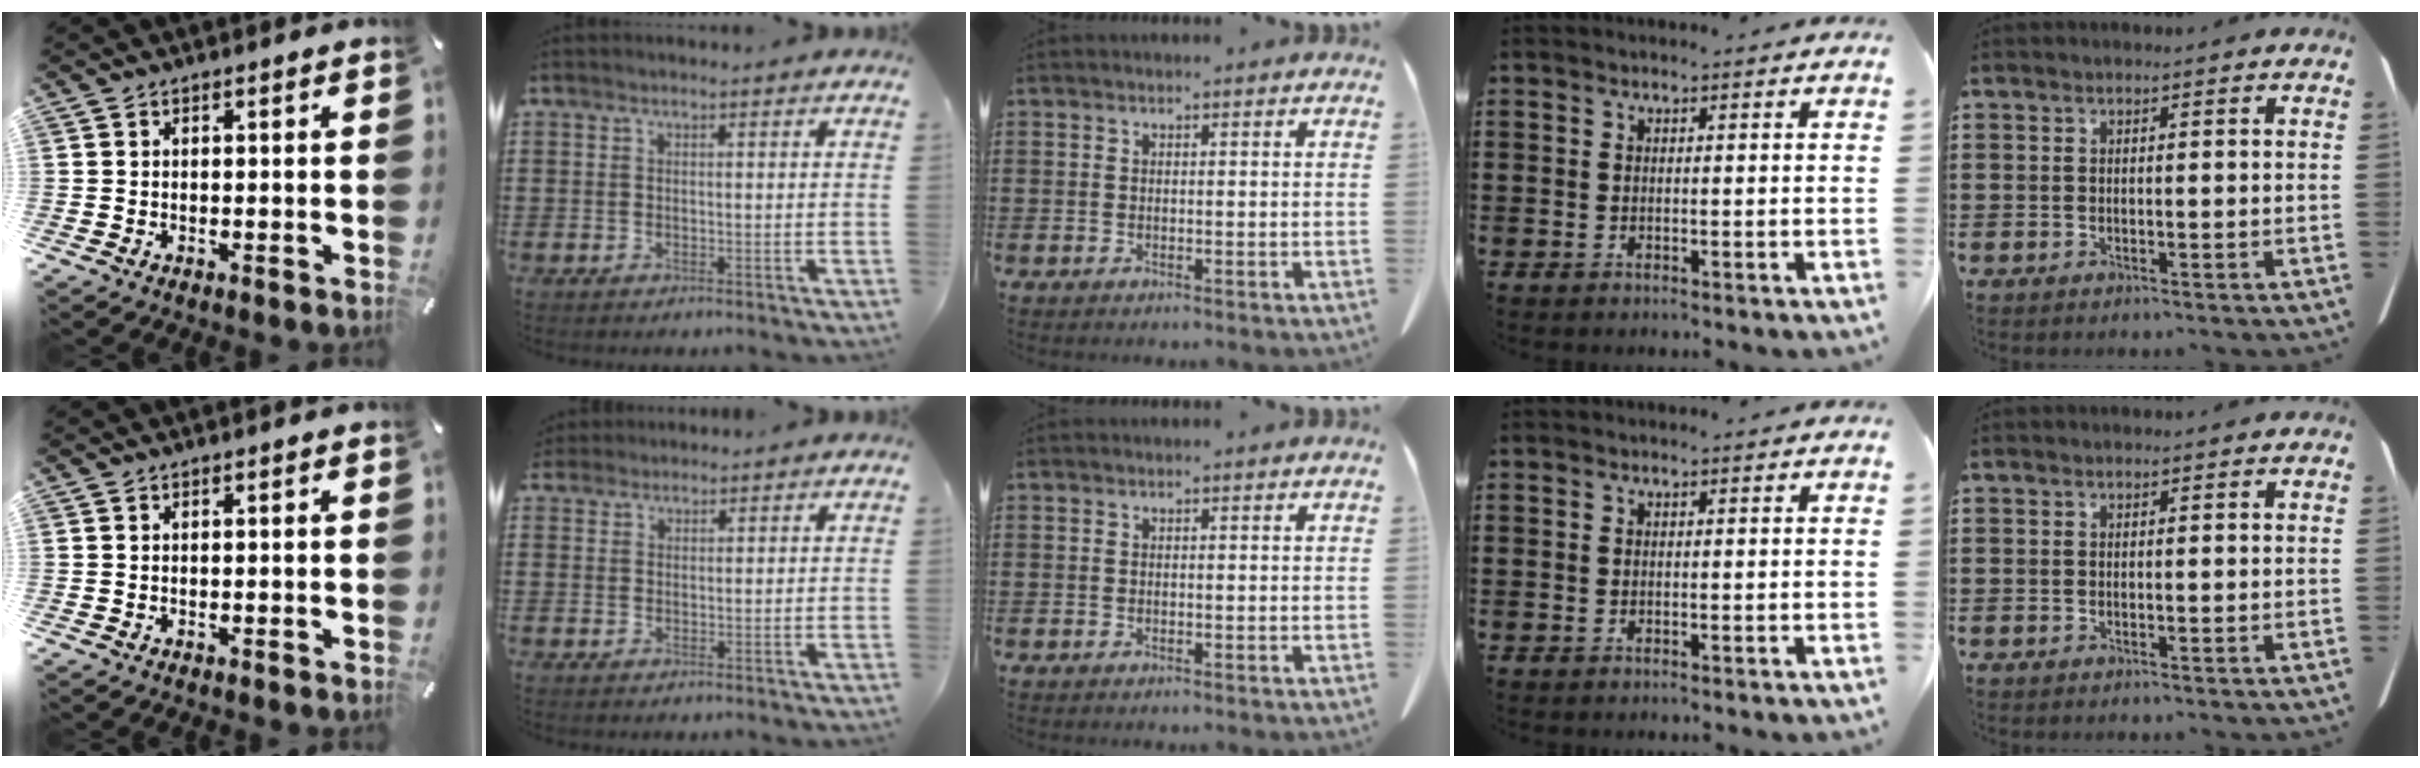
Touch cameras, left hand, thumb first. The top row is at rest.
{"index": {"total": 1.6, "force": [1.5, 0.5, 0.0], "torque": [-0.005, 0.003, 0.031]}}